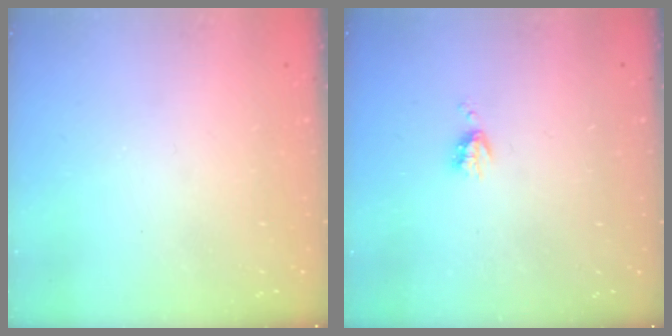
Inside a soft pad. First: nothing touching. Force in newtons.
{"total": 3.5, "press": 3.5, "slide": 0.6}